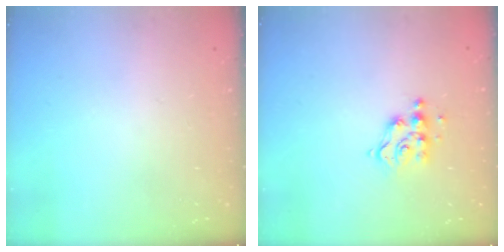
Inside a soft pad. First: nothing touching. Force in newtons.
{"total": 7.3, "press": 7.3, "slide": 0.1}